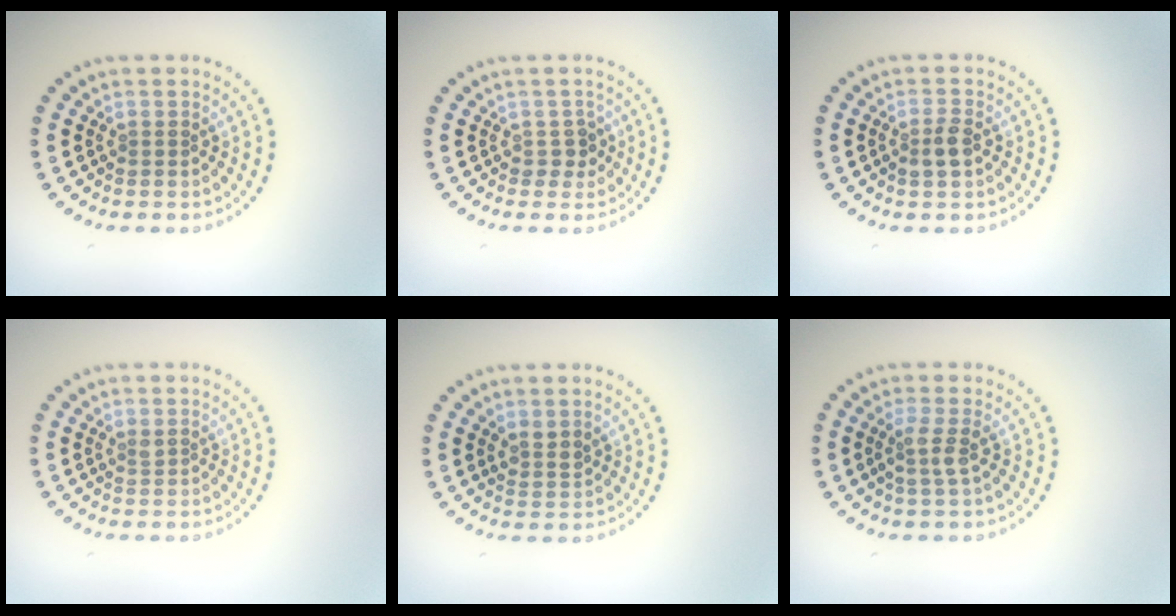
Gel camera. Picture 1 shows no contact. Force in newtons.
{"total": 1.4, "press": 1.3, "slide": 0.7}
{"total": 1.8, "press": 1.8, "slide": 0.5}
{"total": 0.5, "press": 0.5, "slide": 0.3}
{"total": 1.4, "press": 1.1, "slide": 0.8}
{"total": 1.8, "press": 1.4, "slide": 1.1}